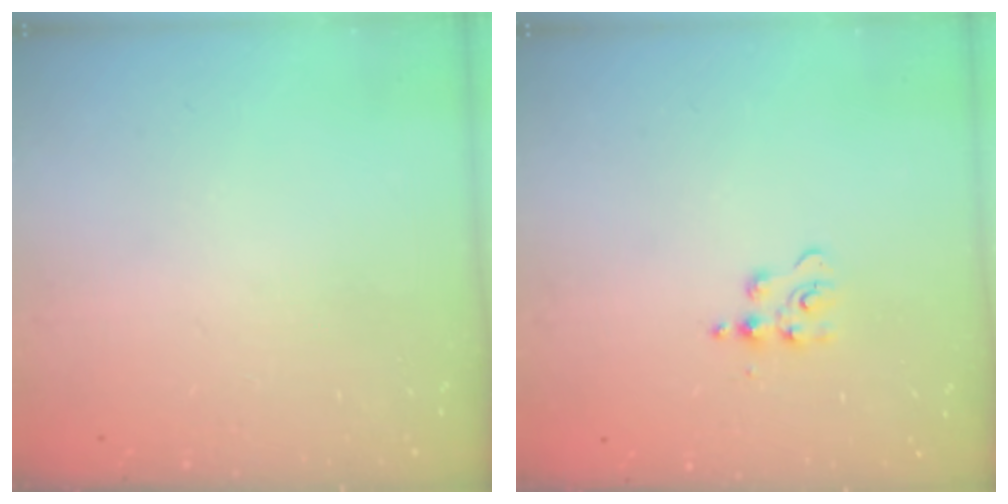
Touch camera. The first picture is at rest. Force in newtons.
{"total": 4.4, "press": 4.3, "slide": 0.7}